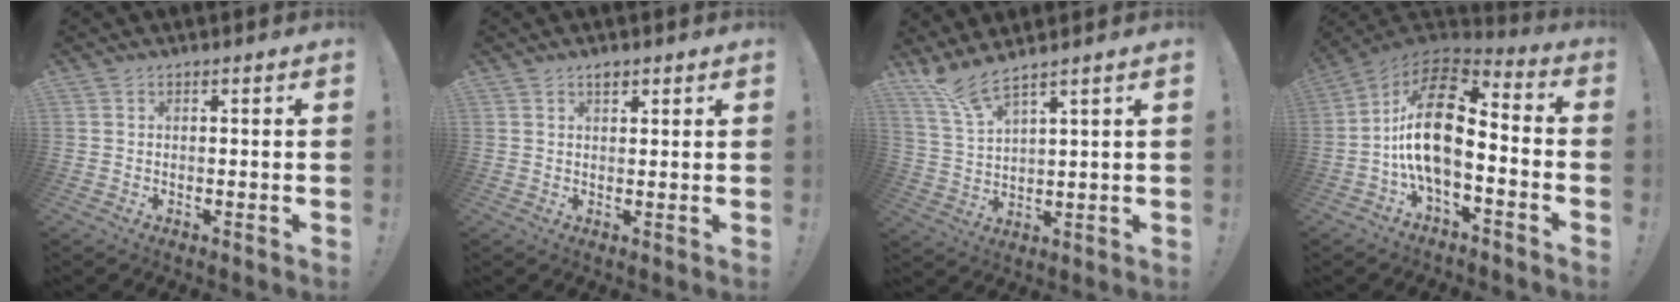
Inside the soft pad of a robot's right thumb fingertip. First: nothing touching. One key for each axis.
{"total": 1.8, "fx": 1.3, "fy": 0.8, "fz": 0.8, "tx": 0.000, "ty": -0.010, "tz": 0.021}
{"total": 7.1, "fx": 6.0, "fy": 0.7, "fz": 3.6, "tx": -0.085, "ty": -0.029, "tz": 0.112}
{"total": 18.5, "fx": -0.7, "fy": 9.4, "fz": 16.0, "tx": -0.298, "ty": 0.012, "tz": -0.010}